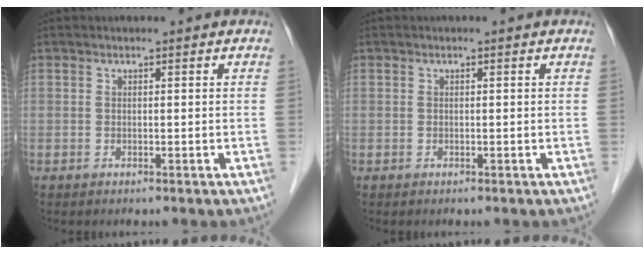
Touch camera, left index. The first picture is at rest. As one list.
[{"total": 0.0}]